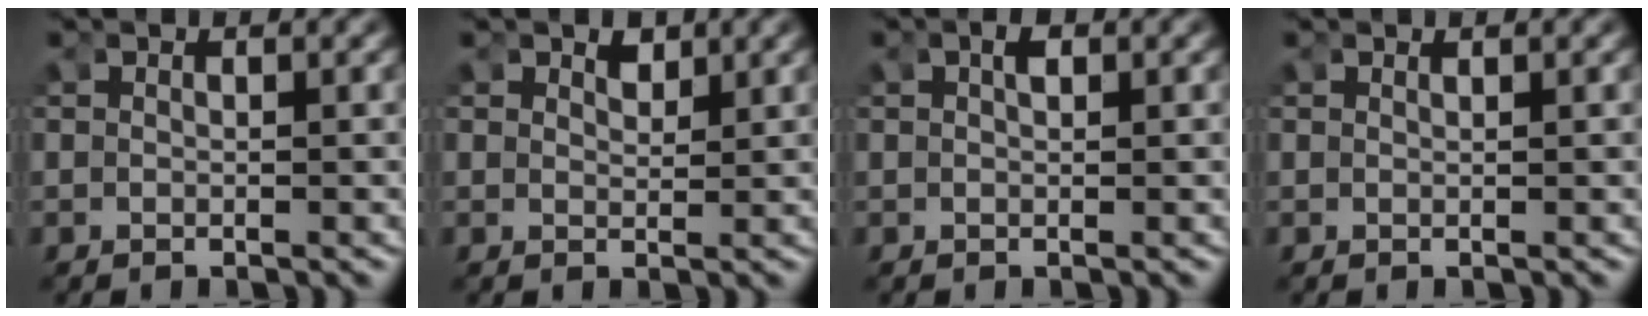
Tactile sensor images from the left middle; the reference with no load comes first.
{"total": 1.2, "force": [1.1, 0.3, 0.4], "torque": [-0.008, -0.011, 0.025]}
{"total": 0.9, "force": [0.4, 0.3, 0.7], "torque": [-0.013, 0.003, 0.008]}
{"total": 0.5, "force": [0.5, -0.3, 0.0], "torque": [0.002, -0.002, 0.009]}